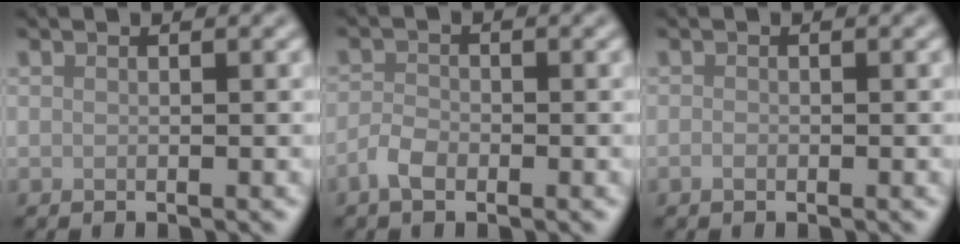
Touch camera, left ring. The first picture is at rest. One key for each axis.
{"total": 2.0, "fx": -1.2, "fy": 1.0, "fz": 1.3, "tx": -0.026, "ty": 0.002, "tz": -0.028}
{"total": 0.6, "fx": -0.3, "fy": 0.4, "fz": 0.4, "tx": -0.007, "ty": -0.002, "tz": -0.005}